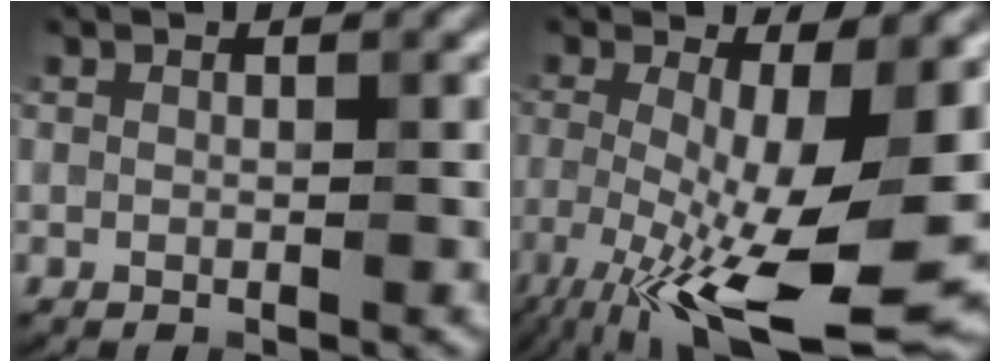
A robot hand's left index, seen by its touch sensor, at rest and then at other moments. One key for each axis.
{"total": 13.2, "fx": -3.9, "fy": 3.8, "fz": 12.0, "tx": -0.209, "ty": -0.027, "tz": -0.065}